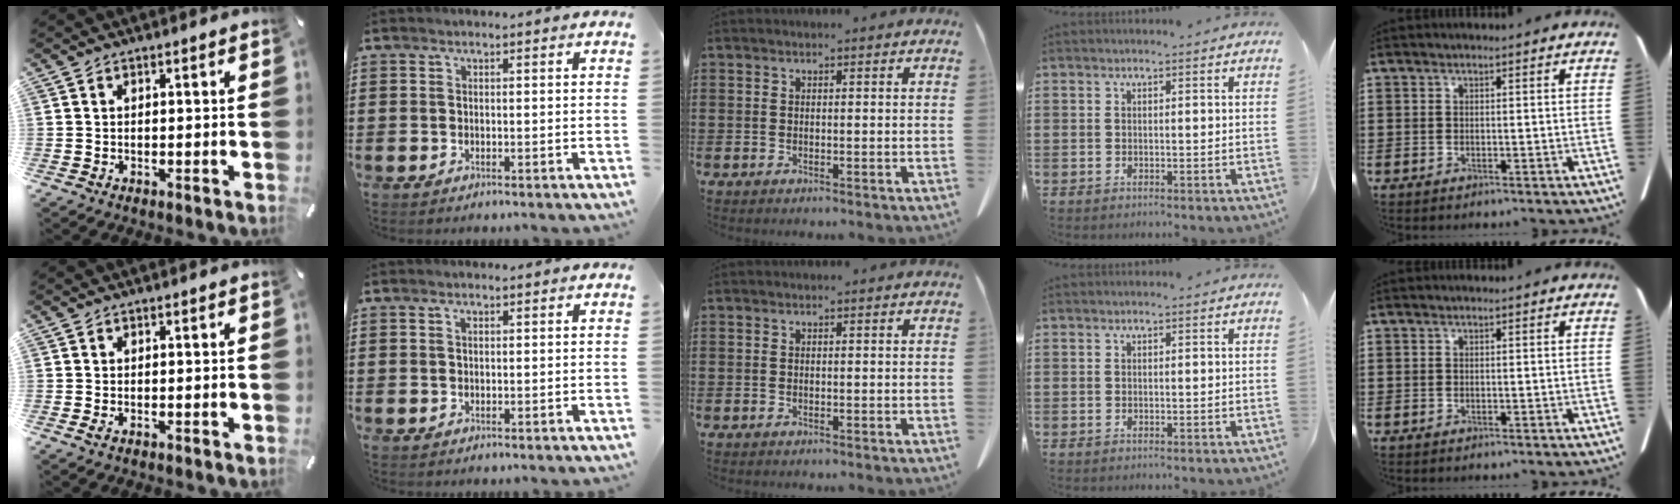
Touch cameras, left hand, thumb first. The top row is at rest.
{"thumb": {"total": 0.7, "force": [-0.1, 0.2, 0.6], "torque": [-0.010, -0.001, -0.002]}, "index": {"total": 0.8, "force": [0.4, 0.3, 0.6], "torque": [-0.013, 0.002, 0.007]}}